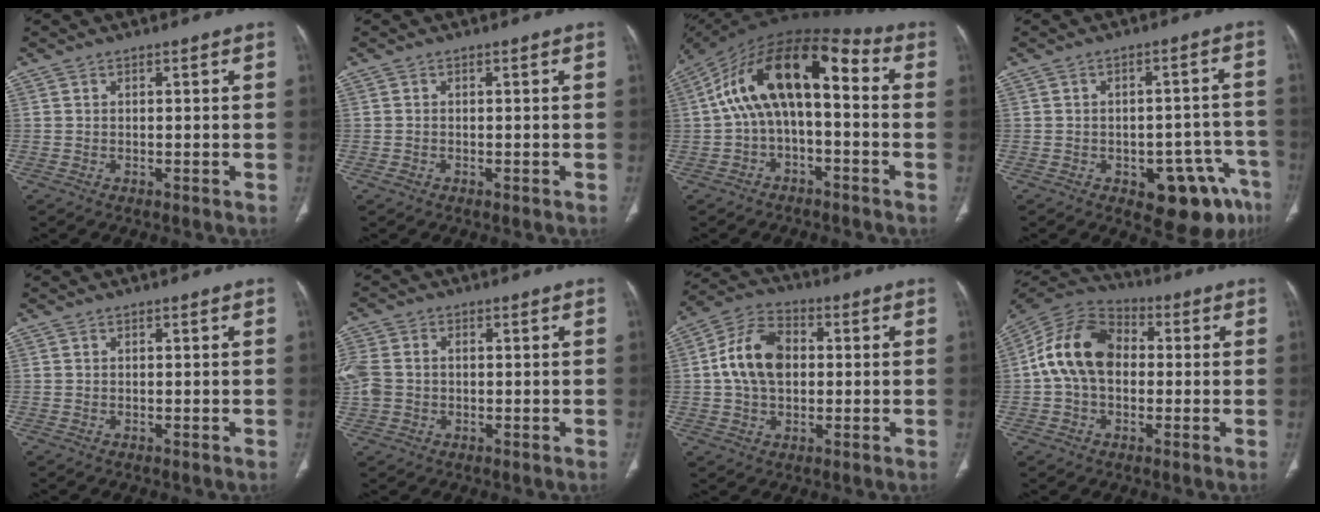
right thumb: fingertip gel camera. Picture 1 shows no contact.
{"total": 0.8, "force": [-0.4, 0.6, 0.3], "torque": [-0.011, 0.002, -0.005]}
{"total": 16.9, "force": [0.6, 8.4, 14.7], "torque": [-0.246, 0.061, 0.000]}
{"total": 11.9, "force": [-6.2, 5.8, 8.3], "torque": [-0.065, 0.041, -0.071]}
{"total": 0.0}
{"total": 6.9, "force": [-0.4, 5.5, 4.2], "torque": [-0.113, 0.013, -0.008]}
{"total": 11.9, "force": [0.8, 8.1, 8.6], "torque": [-0.151, 0.020, 0.009]}
{"total": 14.4, "force": [0.5, 10.2, 10.2], "torque": [-0.182, 0.033, -0.003]}